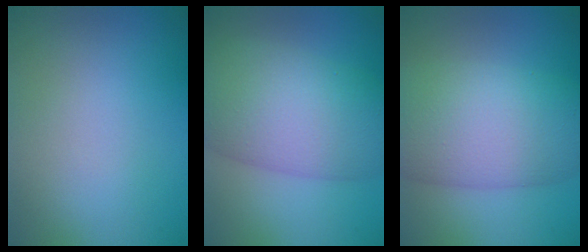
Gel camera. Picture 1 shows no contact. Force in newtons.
{"total": 9.5, "press": 9.5, "slide": 0.3}
{"total": 10.1, "press": 10.0, "slide": 0.3}